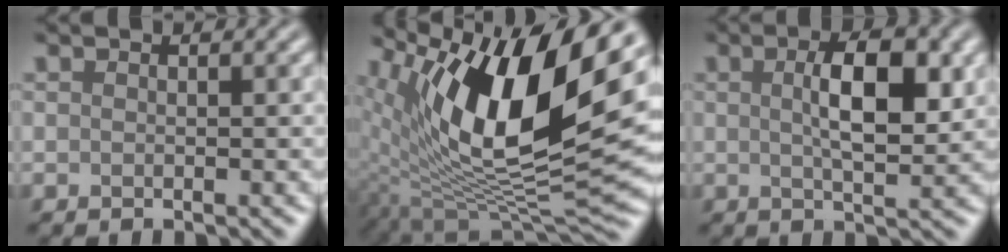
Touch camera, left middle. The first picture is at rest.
{"total": 15.1, "force": [5.6, 5.5, 12.9], "torque": [-0.212, -0.005, 0.096]}
{"total": 5.6, "force": [1.1, 1.8, 5.2], "torque": [-0.087, 0.005, 0.019]}